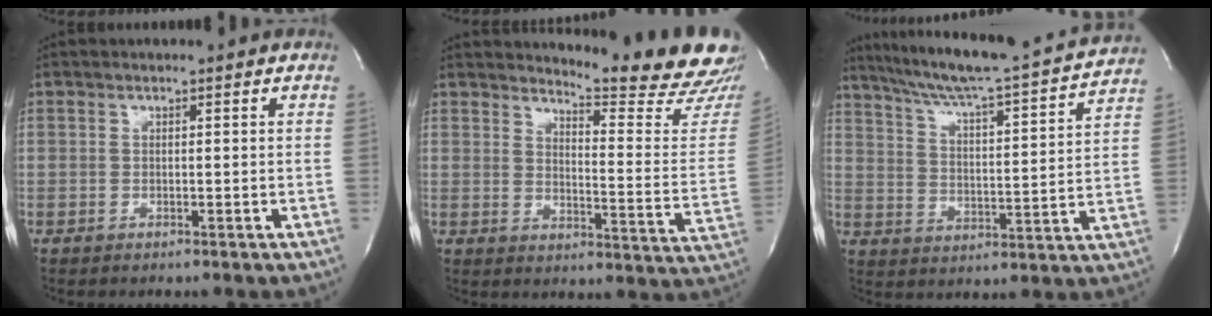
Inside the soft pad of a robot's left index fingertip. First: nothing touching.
{"total": 16.8, "force": [16.2, -0.4, 4.5], "torque": [-0.068, -0.133, 0.184]}
{"total": 21.5, "force": [19.5, 0.3, 9.1], "torque": [-0.150, -0.019, 0.277]}